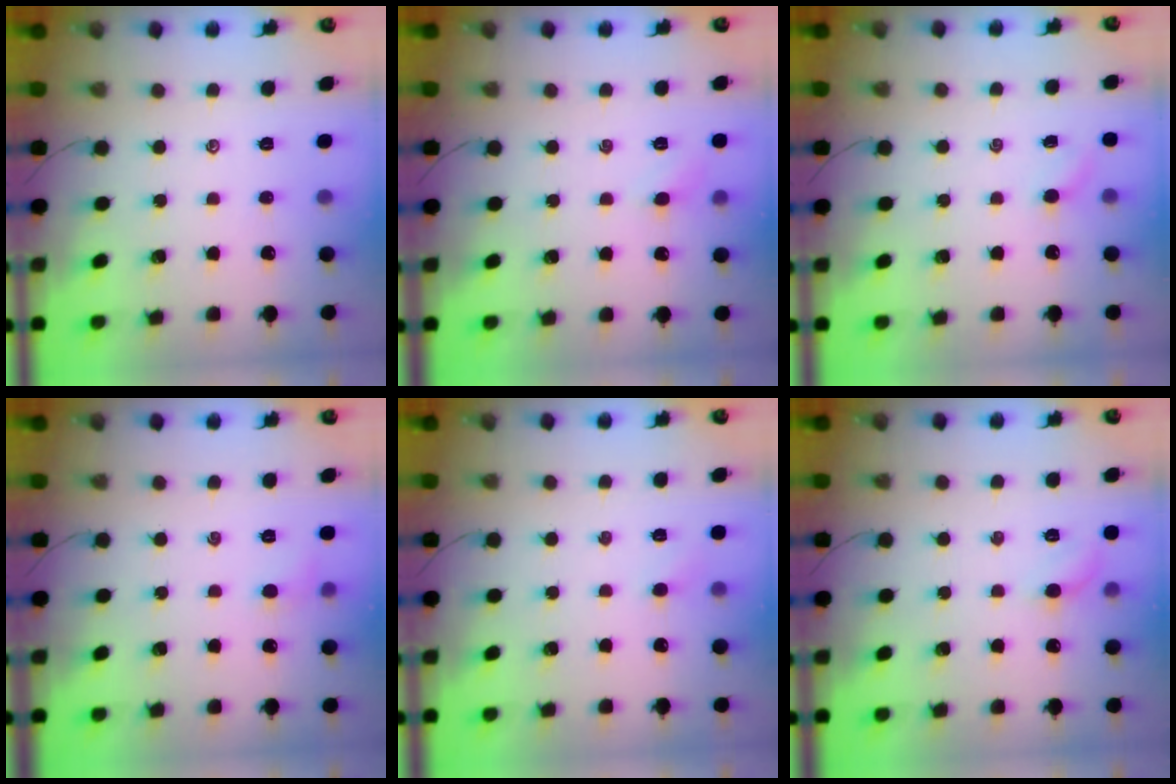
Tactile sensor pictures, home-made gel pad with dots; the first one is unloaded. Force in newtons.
{"total": 4.1, "press": 3.9, "slide": 1.3}
{"total": 2.4, "press": 2.3, "slide": 0.8}
{"total": 4.8, "press": 4.6, "slide": 1.3}
{"total": 2.2, "press": 2.1, "slide": 0.6}
{"total": 5.2, "press": 5.1, "slide": 0.9}